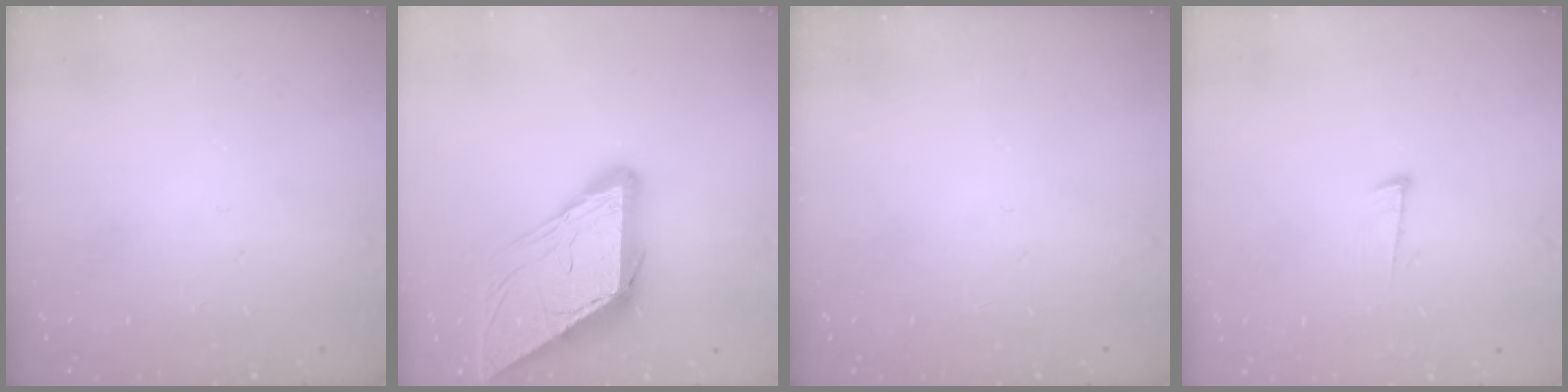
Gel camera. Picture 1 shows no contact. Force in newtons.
{"total": 12.0, "press": 12.0, "slide": 1.2}
{"total": 0.0}
{"total": 6.1, "press": 6.1, "slide": 0.6}